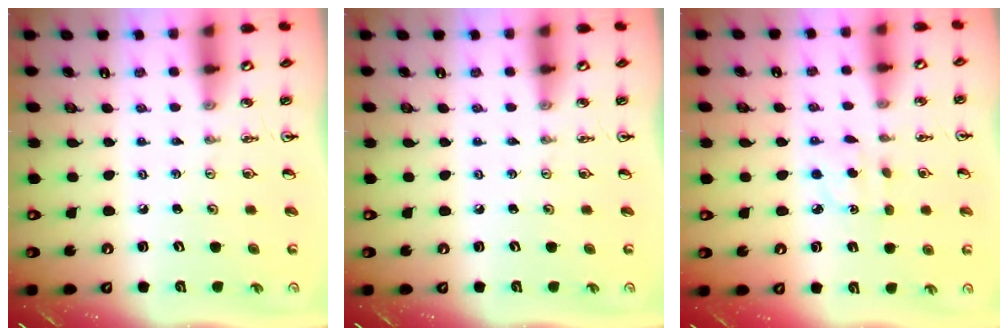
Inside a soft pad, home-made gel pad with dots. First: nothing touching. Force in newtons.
{"total": 0.0}
{"total": 2.8, "press": 2.6, "slide": 0.8}